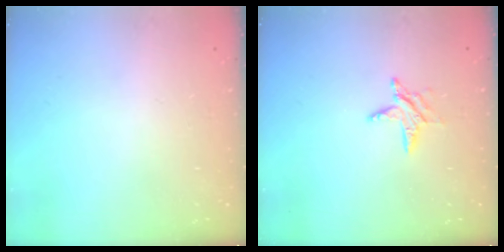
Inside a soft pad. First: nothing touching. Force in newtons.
{"total": 5.8, "press": 5.7, "slide": 0.6}